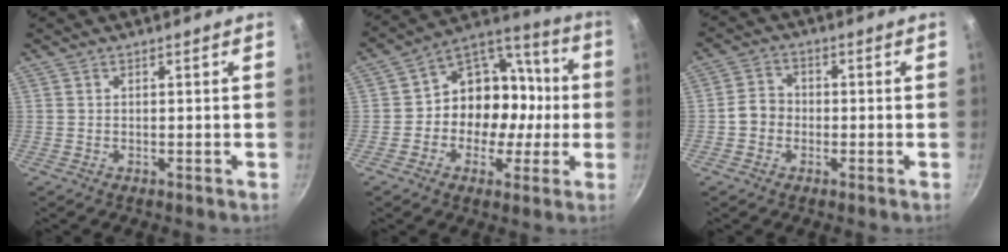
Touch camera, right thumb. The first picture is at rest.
{"total": 15.1, "force": [-1.8, 12.3, 8.5], "torque": [-0.077, 0.050, -0.040]}
{"total": 4.5, "force": [-1.1, 3.9, 1.9], "torque": [-0.014, 0.019, -0.028]}